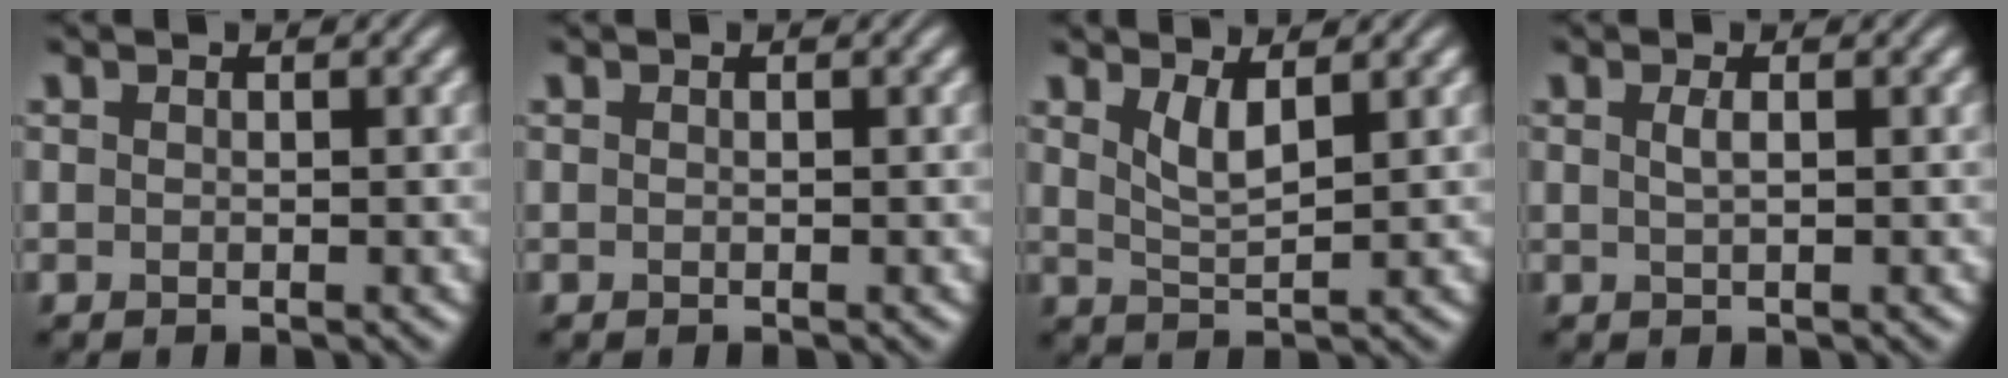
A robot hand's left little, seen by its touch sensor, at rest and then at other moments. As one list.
[{"total": 0.0}, {"total": 2.4, "force": [1.4, 0.6, 1.9], "torque": [-0.038, -0.009, 0.031]}, {"total": 1.1, "force": [0.3, 0.4, 1.0], "torque": [-0.019, 0.004, 0.005]}]